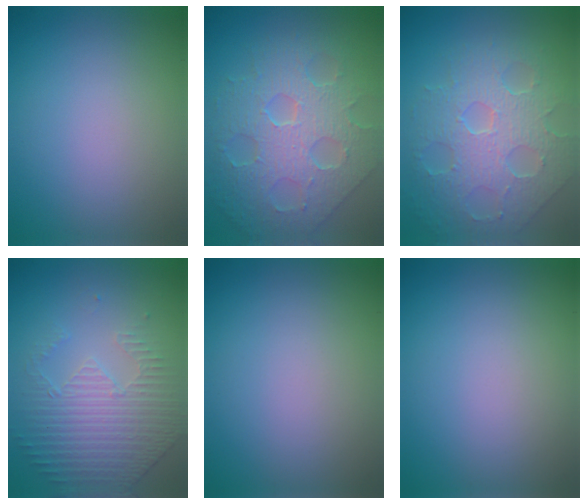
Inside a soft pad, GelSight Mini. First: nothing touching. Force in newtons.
{"total": 8.7, "press": 6.2, "slide": 6.2}
{"total": 8.0, "press": 5.6, "slide": 5.7}
{"total": 4.4, "press": 3.3, "slide": 3.0}
{"total": 0.0}
{"total": 0.0}